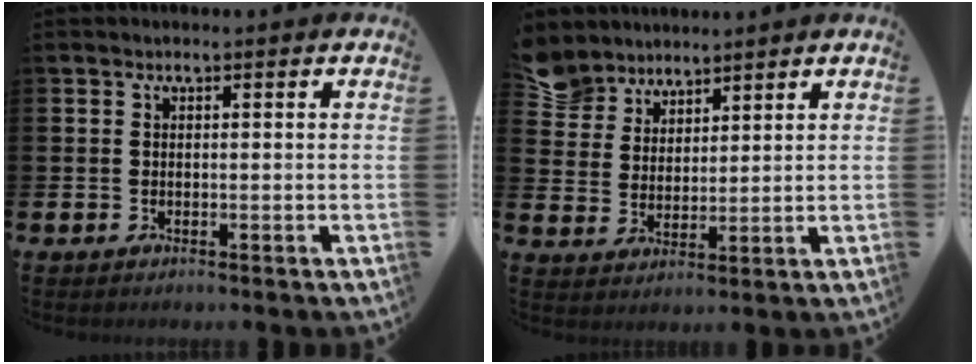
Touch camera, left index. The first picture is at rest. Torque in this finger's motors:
{"motor_torque": [1.04, -1.09, 0.22, 0.03]}